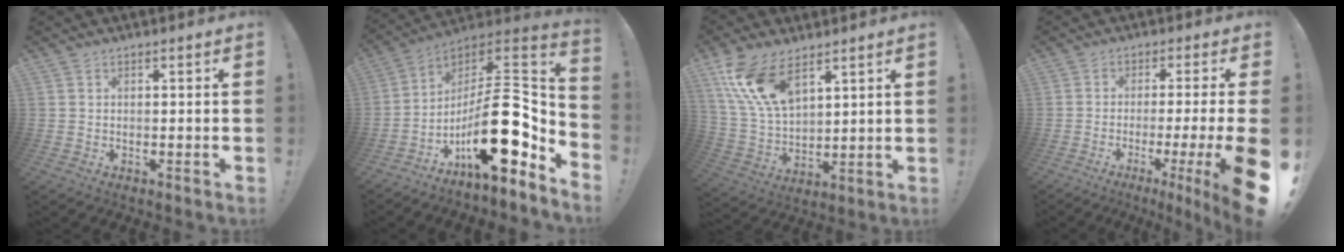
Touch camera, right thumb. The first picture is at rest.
{"total": 22.4, "force": [-6.2, 8.9, 19.5], "torque": [-0.325, 0.016, -0.098]}
{"total": 15.5, "force": [9.4, 7.8, 9.5], "torque": [-0.208, -0.045, 0.180]}
{"total": 11.9, "force": [-3.8, 0.0, 11.3], "torque": [-0.163, 0.007, -0.050]}